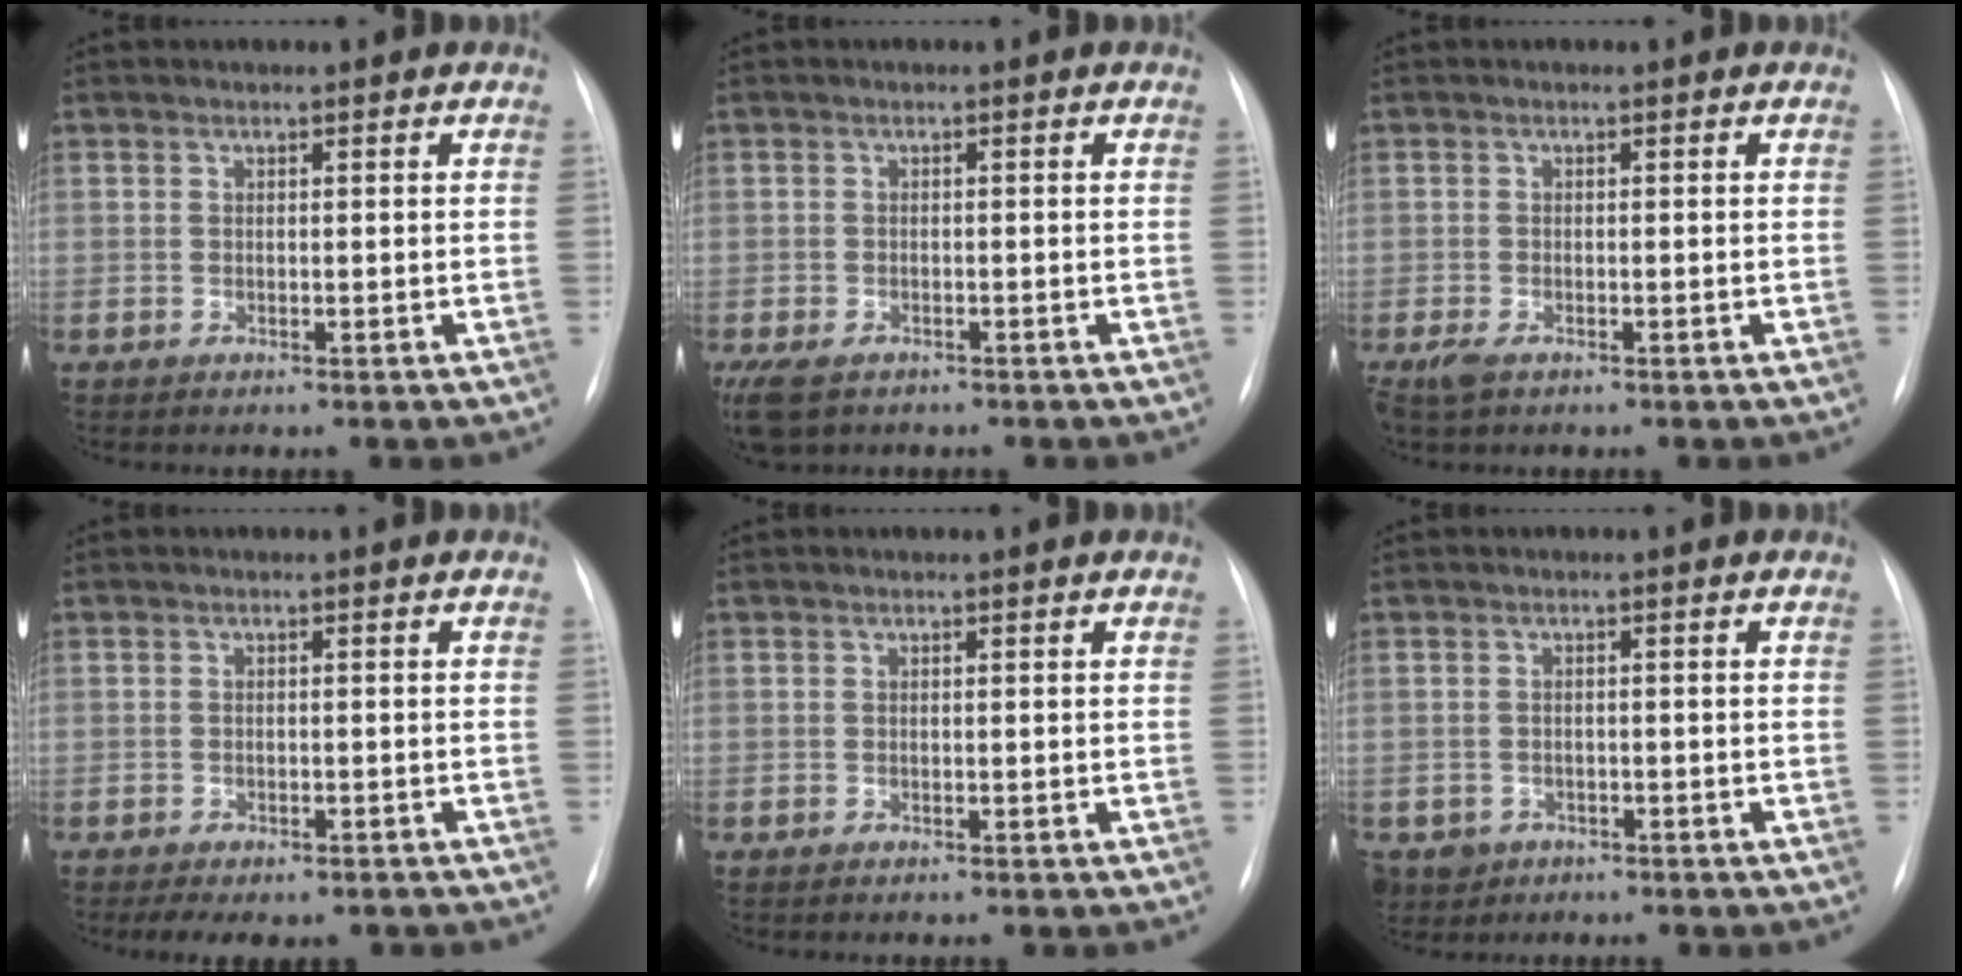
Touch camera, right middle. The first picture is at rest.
{"total": 6.2, "force": [-3.9, 3.7, 3.2], "torque": [-0.074, -0.010, -0.062]}
{"total": 3.0, "force": [-1.9, 1.3, 2.0], "torque": [-0.048, -0.009, -0.029]}
{"total": 7.0, "force": [-5.4, 3.0, 3.1], "torque": [-0.038, 0.005, -0.066]}
{"total": 0.0}
{"total": 4.8, "force": [-2.6, 3.9, 0.6], "torque": [-0.013, 0.004, -0.039]}